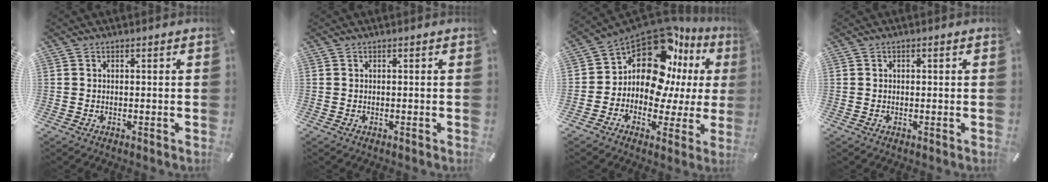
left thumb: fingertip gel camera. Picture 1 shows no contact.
{"total": 0.0}
{"total": 15.2, "force": [7.5, 9.5, 9.3], "torque": [-0.173, -0.091, 0.126]}
{"total": 0.6, "force": [0.1, 0.5, 0.4], "torque": [-0.008, 0.003, 0.000]}